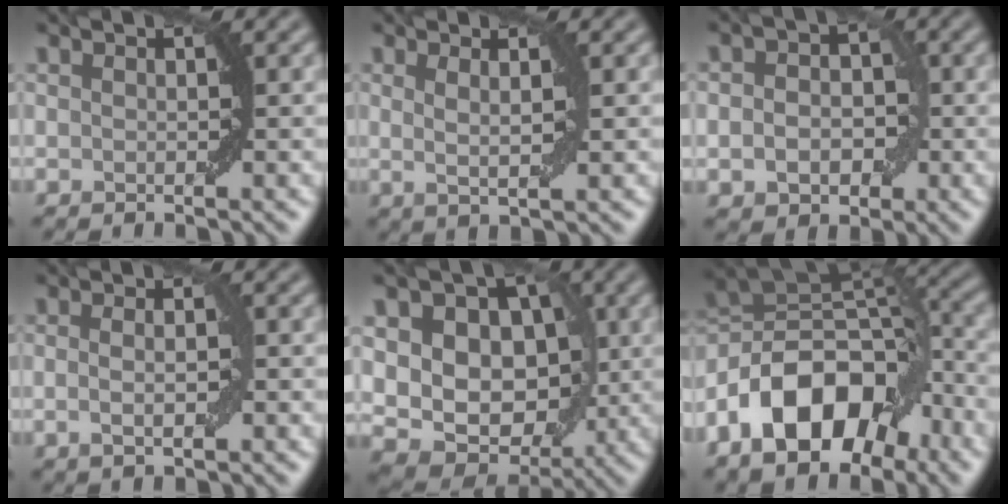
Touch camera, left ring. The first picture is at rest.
{"total": 2.1, "force": [0.6, 0.4, 1.9], "torque": [-0.031, -0.002, 0.011]}
{"total": 4.1, "force": [-0.6, 3.2, 2.6], "torque": [-0.023, -0.003, -0.015]}
{"total": 2.7, "force": [0.0, 1.2, 2.4], "torque": [-0.032, -0.006, -0.007]}
{"total": 12.1, "force": [2.0, 9.2, 7.5], "torque": [-0.074, 0.035, 0.009]}
{"total": 13.1, "force": [-6.7, 7.6, 8.3], "torque": [-0.141, 0.009, -0.130]}